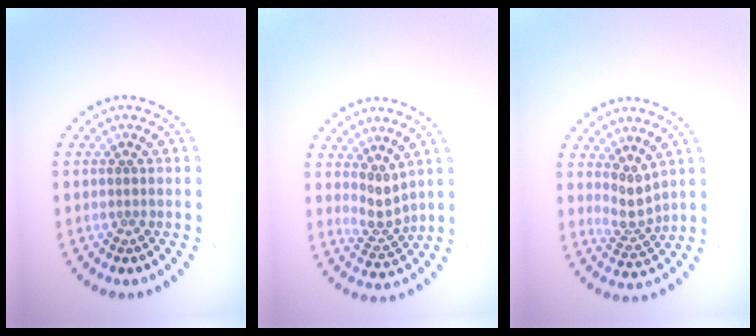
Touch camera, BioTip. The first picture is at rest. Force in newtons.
{"total": 2.1, "press": 1.6, "slide": 1.5}
{"total": 2.2, "press": 1.4, "slide": 1.7}